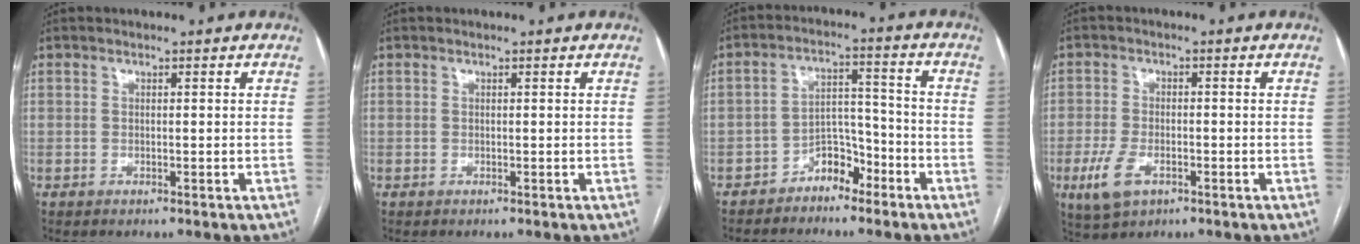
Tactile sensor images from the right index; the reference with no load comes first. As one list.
[{"total": 0.0}, {"total": 5.6, "force": [-4.0, 3.0, 2.5], "torque": [-0.031, 0.024, -0.070]}, {"total": 5.8, "force": [-2.6, 3.1, 4.2], "torque": [-0.096, -0.006, -0.041]}]